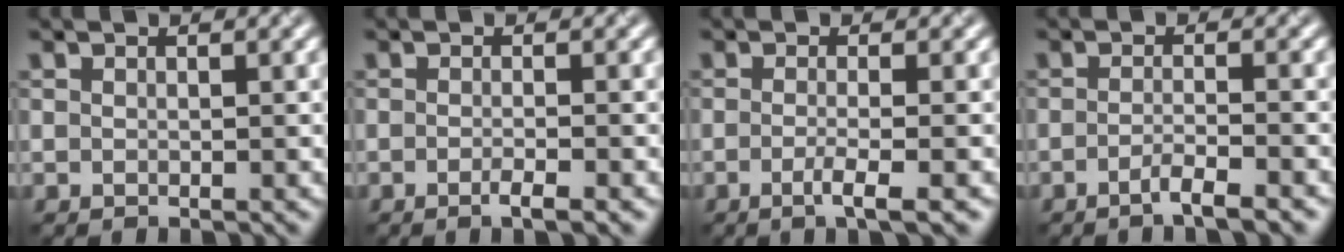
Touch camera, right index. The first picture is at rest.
{"total": 1.8, "force": [-0.8, 0.6, 1.5], "torque": [-0.017, 0.001, -0.015]}
{"total": 2.7, "force": [-1.0, 0.8, 2.4], "torque": [-0.035, -0.001, -0.022]}
{"total": 2.7, "force": [-1.7, 0.6, 2.0], "torque": [-0.028, 0.005, -0.039]}